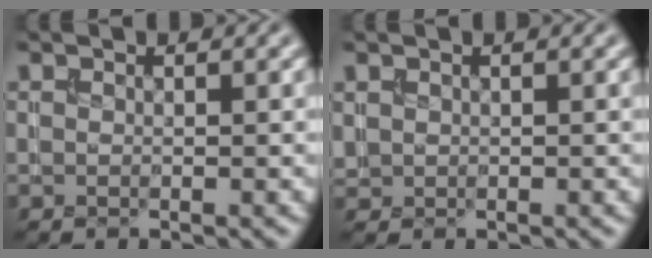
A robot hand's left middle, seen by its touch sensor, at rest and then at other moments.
{"total": 0.7, "force": [0.4, 0.5, 0.1], "torque": [-0.001, -0.001, 0.010]}